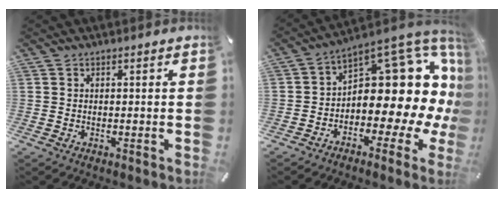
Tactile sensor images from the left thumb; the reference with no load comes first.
{"total": 15.8, "force": [3.3, 9.7, 12.1], "torque": [-0.135, -0.061, 0.060]}